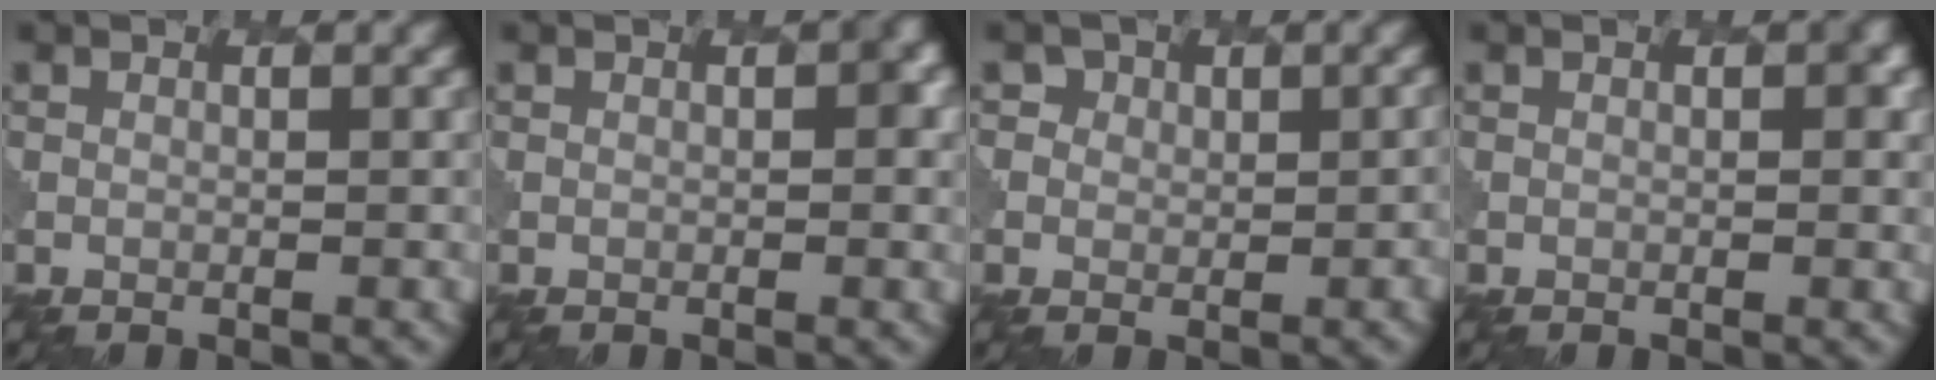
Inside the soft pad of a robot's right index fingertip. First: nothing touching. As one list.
[{"total": 1.5, "force": [-0.1, 0.7, 1.3], "torque": [-0.014, 0.004, -0.003]}, {"total": 3.1, "force": [0.7, 2.9, 0.9], "torque": [0.005, 0.012, -0.010]}, {"total": 1.2, "force": [0.1, 0.6, 1.0], "torque": [-0.010, 0.002, -0.001]}]